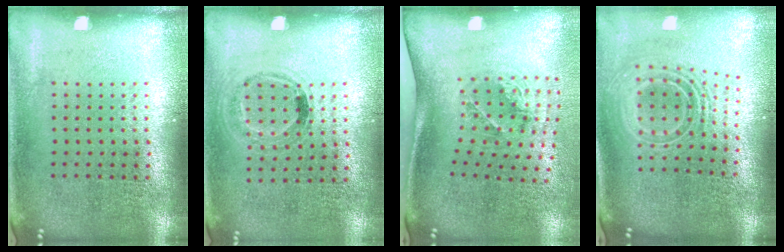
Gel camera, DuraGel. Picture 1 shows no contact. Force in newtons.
{"total": 0.9, "press": 0.7, "slide": 0.6}
{"total": 2.0, "press": 1.3, "slide": 1.5}
{"total": 2.5, "press": 1.7, "slide": 1.8}